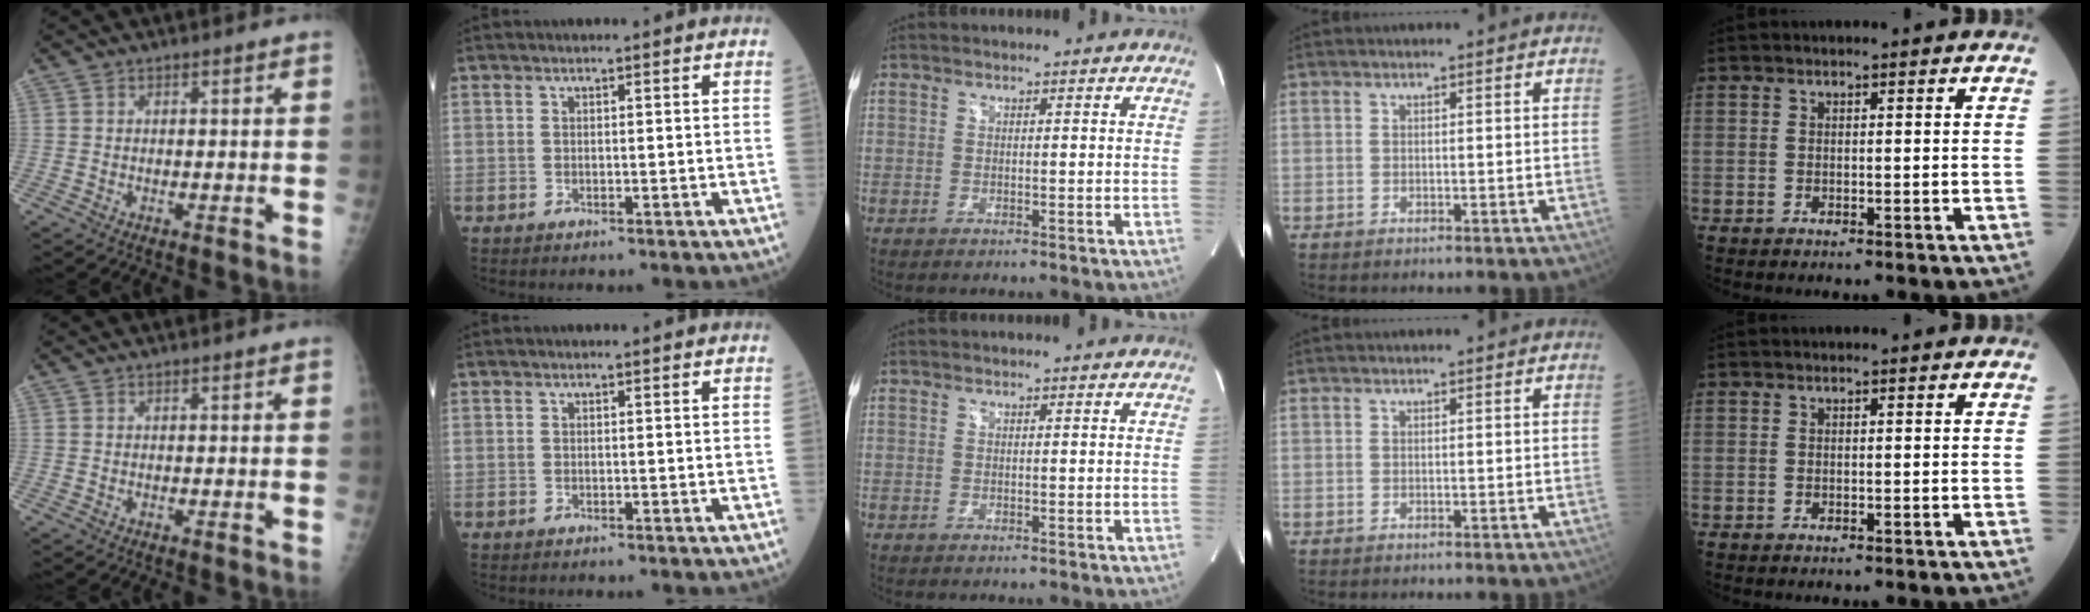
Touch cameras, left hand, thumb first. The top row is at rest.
{}